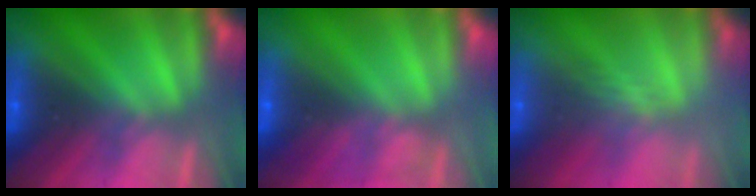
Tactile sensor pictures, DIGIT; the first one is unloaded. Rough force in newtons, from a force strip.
{"total": 2.0}
{"total": 2.4}